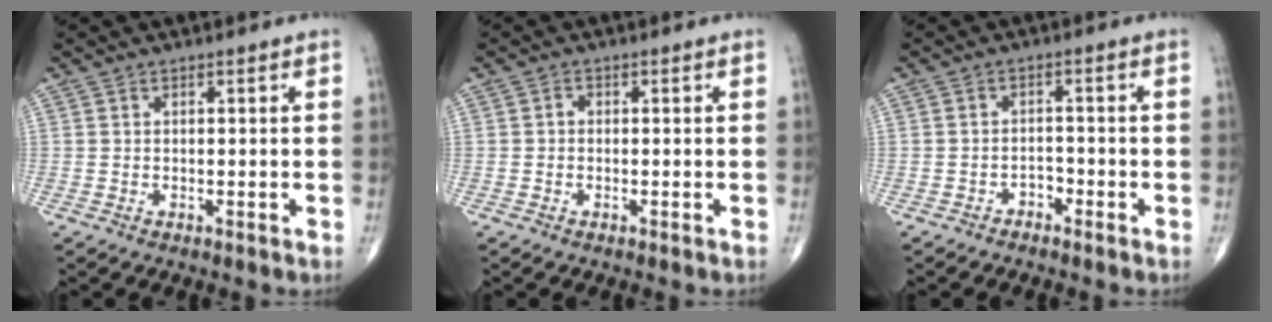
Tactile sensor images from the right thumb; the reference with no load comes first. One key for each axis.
{"total": 0.9, "fx": -0.1, "fy": 0.7, "fz": 0.5, "tx": -0.003, "ty": 0.003, "tz": -0.006}
{"total": 2.1, "fx": -1.6, "fy": 1.2, "fz": 0.6, "tx": -0.002, "ty": 0.012, "tz": -0.029}